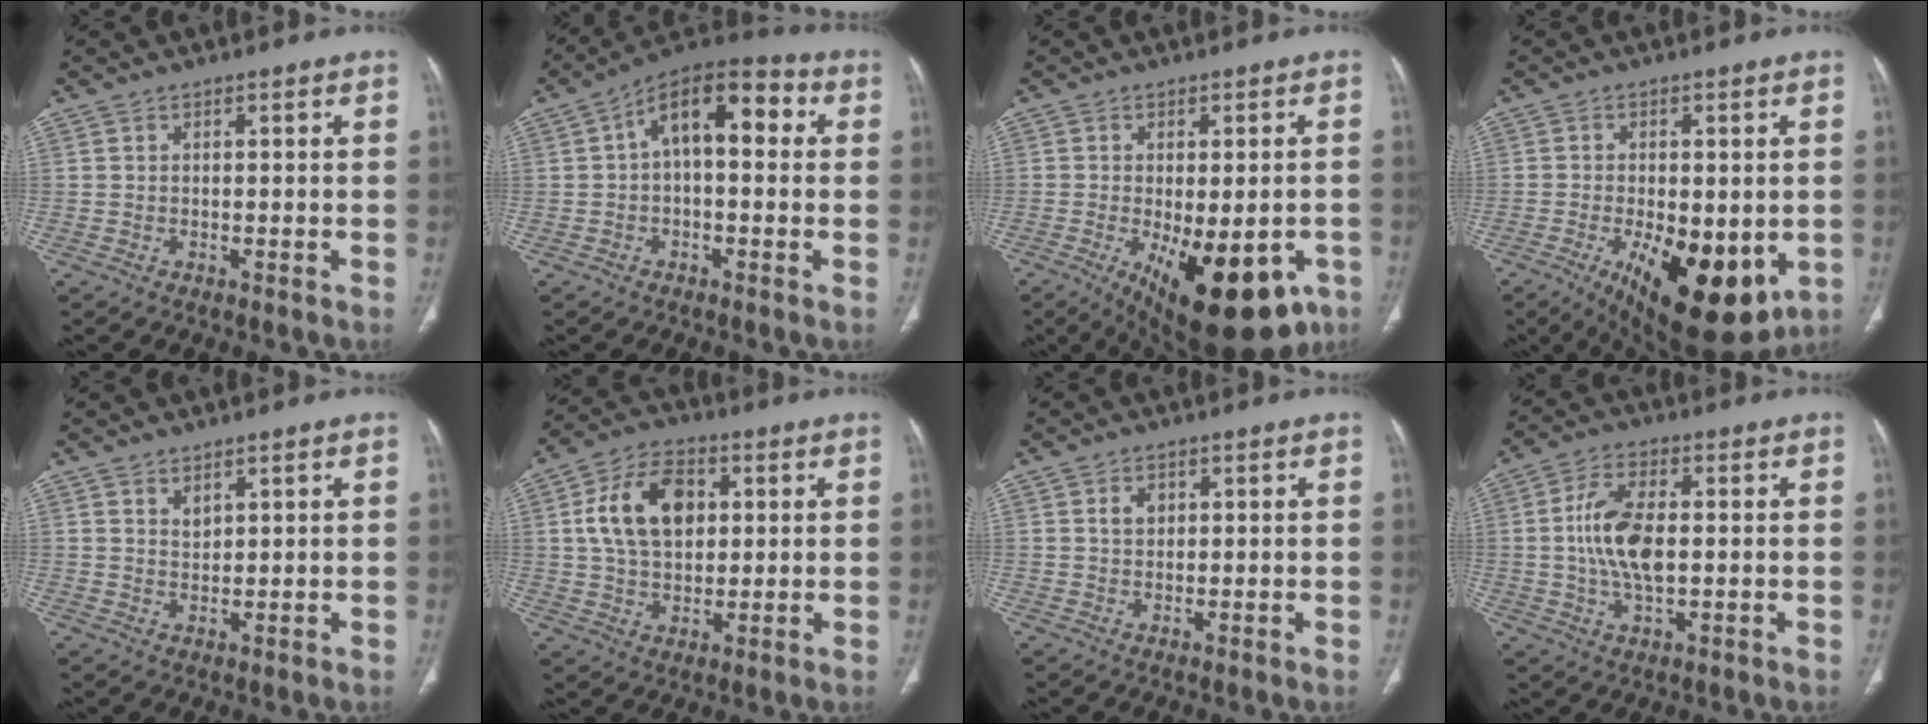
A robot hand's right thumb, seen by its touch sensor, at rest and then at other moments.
{"total": 13.3, "force": [2.1, 6.8, 11.2], "torque": [-0.149, 0.042, 0.023]}
{"total": 18.5, "force": [-8.2, 8.1, 14.5], "torque": [-0.157, -0.009, -0.099]}
{"total": 18.5, "force": [-5.9, 8.4, 15.4], "torque": [-0.193, -0.019, -0.067]}
{"total": 2.1, "force": [1.5, 1.1, 1.0], "torque": [-0.012, -0.015, 0.033]}
{"total": 13.7, "force": [2.9, 9.0, 9.8], "torque": [-0.153, 0.006, 0.049]}
{"total": 2.4, "force": [0.8, 1.8, 1.4], "torque": [-0.017, -0.002, 0.016]}
{"total": 10.6, "force": [0.3, 5.4, 9.2], "torque": [-0.183, 0.003, 0.006]}